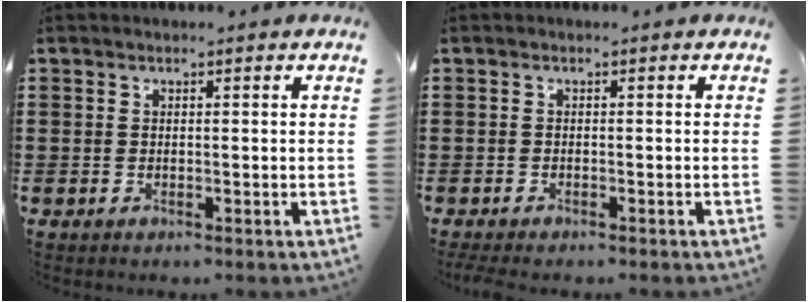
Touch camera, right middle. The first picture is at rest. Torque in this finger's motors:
{"motor_torque": [0.82, 0.56, 0.15, 0.05]}